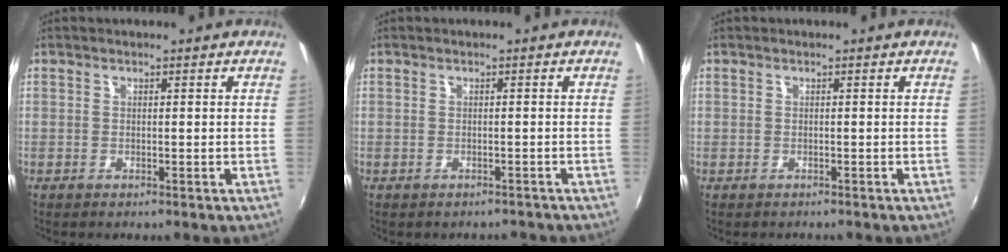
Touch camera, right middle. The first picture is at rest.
{"total": 3.0, "force": [-2.6, 1.2, 0.6], "torque": [-0.009, -0.007, -0.030]}
{"total": 1.3, "force": [-0.8, 1.0, -0.1], "torque": [-0.004, 0.002, -0.011]}